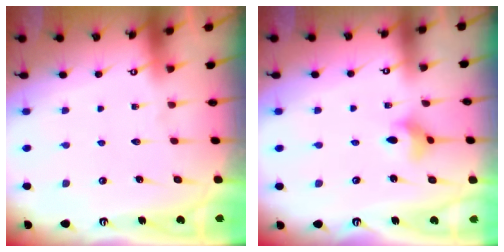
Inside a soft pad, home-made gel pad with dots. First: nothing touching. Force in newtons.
{"total": 4.2, "press": 4.2, "slide": 0.5}